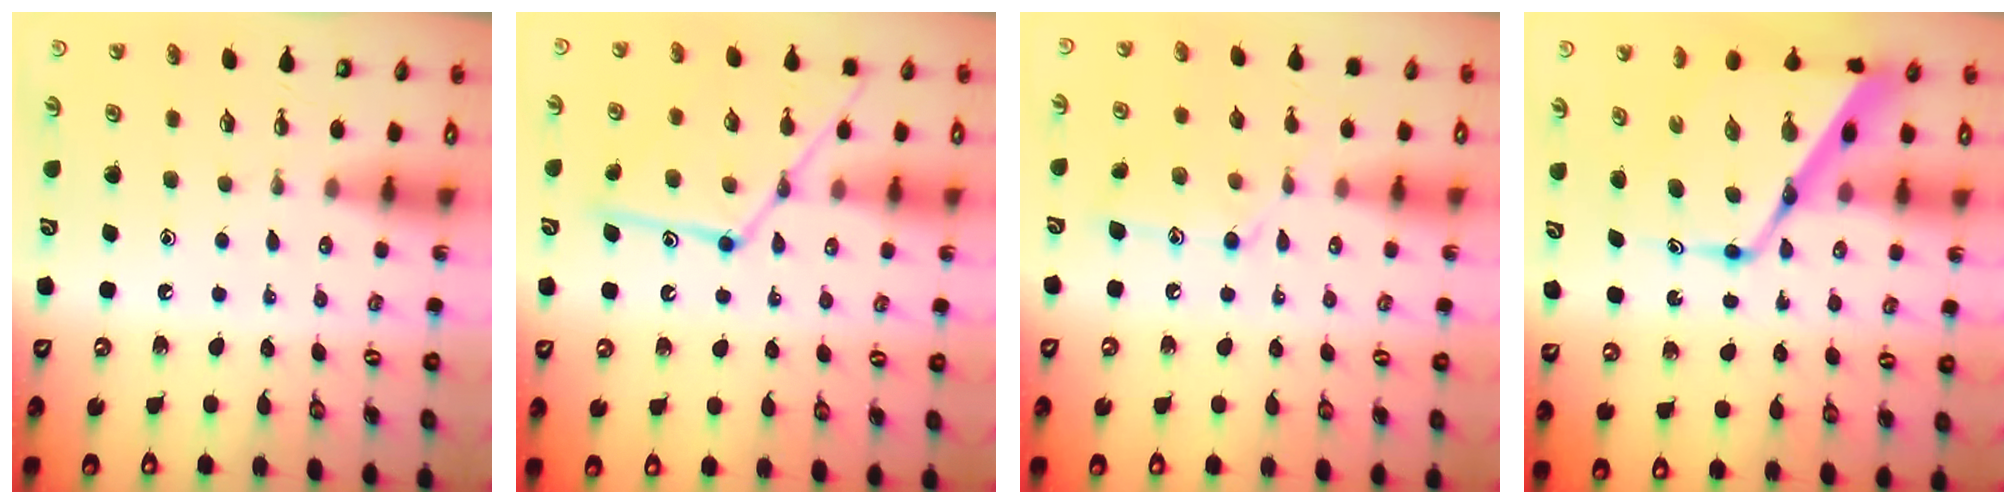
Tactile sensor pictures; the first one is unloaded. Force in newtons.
{"total": 15.3, "press": 15.2, "slide": 1.3}
{"total": 11.7, "press": 11.6, "slide": 0.6}
{"total": 16.2, "press": 16.1, "slide": 1.5}